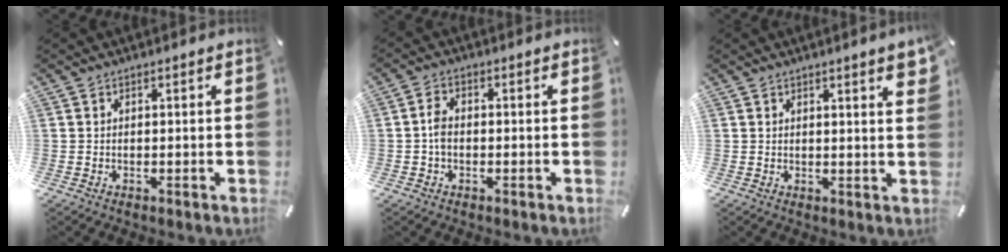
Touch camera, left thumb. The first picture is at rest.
{"total": 3.3, "force": [-0.3, 2.2, 2.4], "torque": [-0.052, 0.004, -0.008]}
{"total": 2.8, "force": [1.7, 0.1, 2.2], "torque": [-0.038, -0.003, 0.029]}